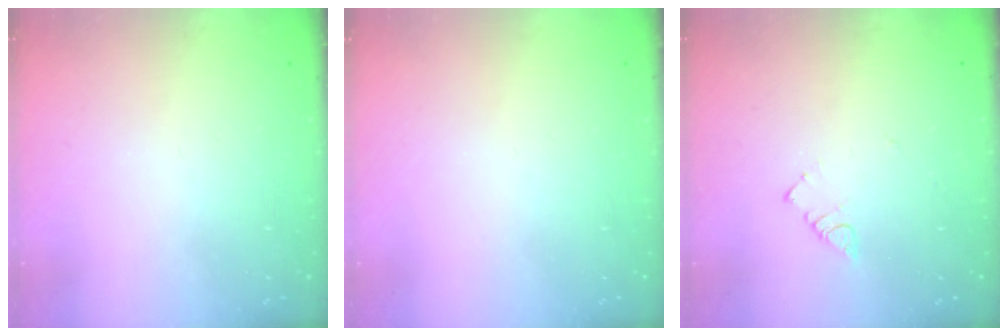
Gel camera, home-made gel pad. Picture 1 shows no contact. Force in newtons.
{"total": 0.0}
{"total": 3.0, "press": 2.9, "slide": 0.4}